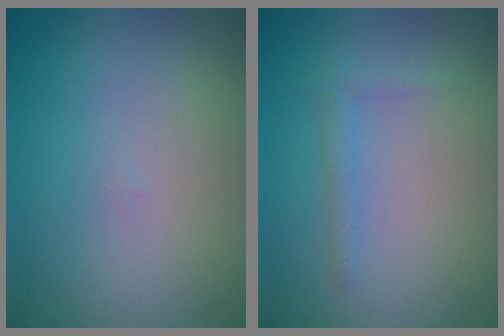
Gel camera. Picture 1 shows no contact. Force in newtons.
{"total": 1.1, "press": 1.1, "slide": 0.1}